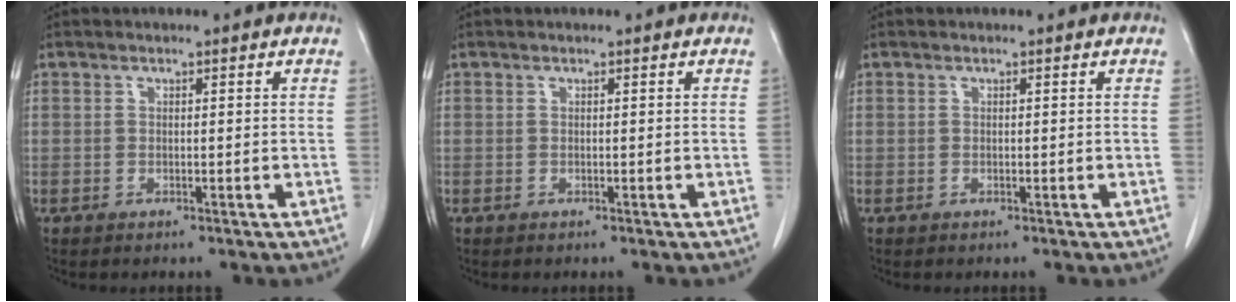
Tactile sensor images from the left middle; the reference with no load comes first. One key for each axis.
{"total": 0.0}
{"total": 0.0}